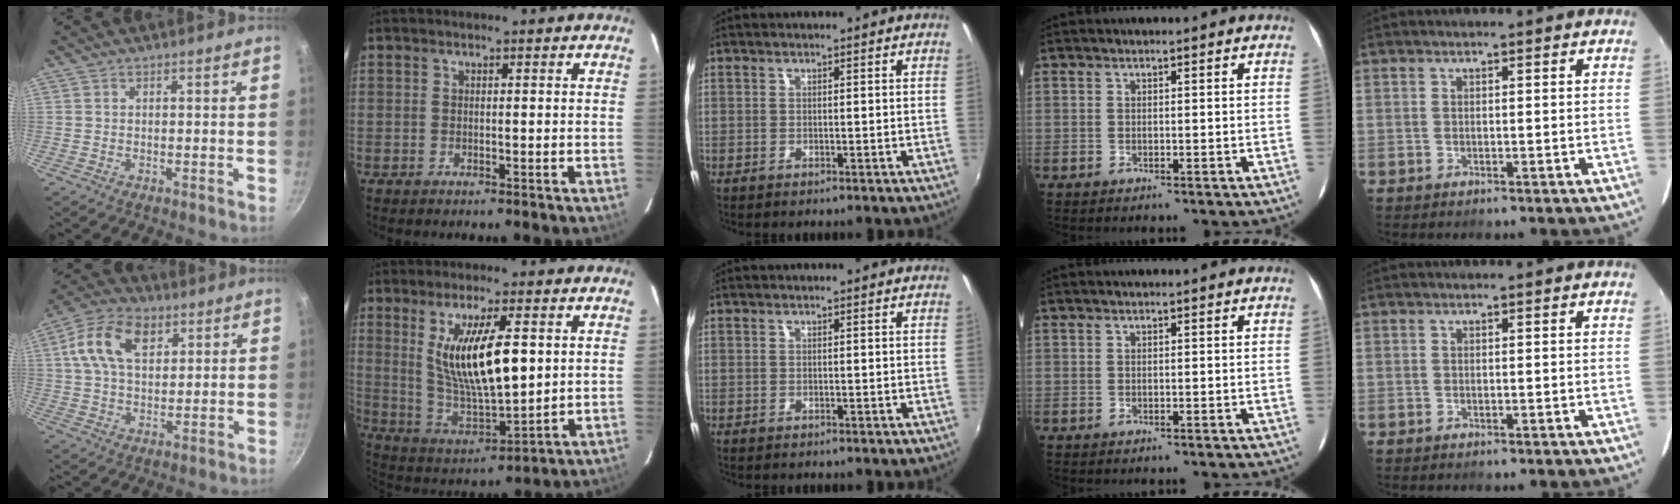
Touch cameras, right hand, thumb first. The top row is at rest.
{"thumb": {"total": 12.6, "force": [4.5, 8.0, 8.7], "torque": [-0.142, 0.005, 0.070]}, "index": {"total": 15.0, "force": [3.5, 4.5, 13.9], "torque": [-0.256, -0.013, 0.082]}}